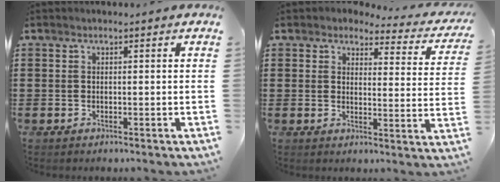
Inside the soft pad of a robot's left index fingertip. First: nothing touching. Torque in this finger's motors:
{"motor_torque": [1.36, -0.78, 0.20, 0.00]}